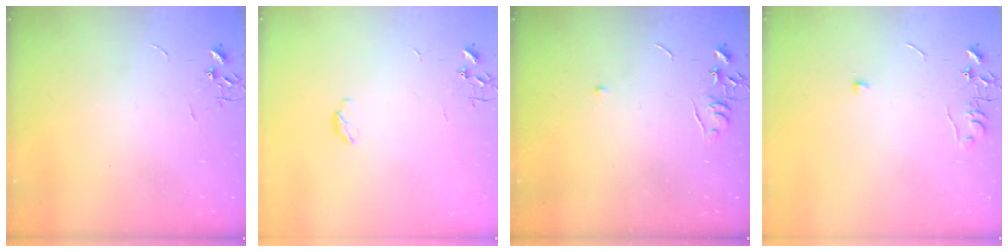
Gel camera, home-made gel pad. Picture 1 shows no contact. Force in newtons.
{"total": 3.8, "press": 3.8, "slide": 0.6}
{"total": 4.9, "press": 4.8, "slide": 0.7}
{"total": 5.8, "press": 5.7, "slide": 0.7}